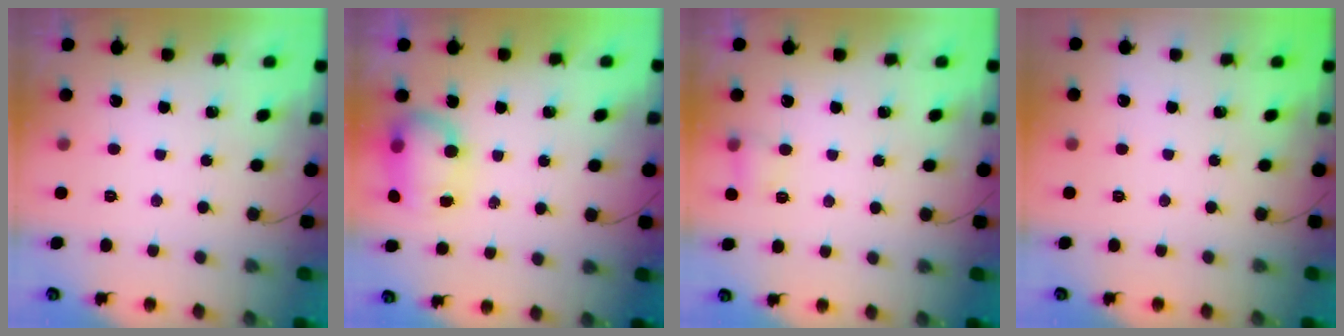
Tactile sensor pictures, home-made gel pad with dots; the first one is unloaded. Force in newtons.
{"total": 11.9, "press": 9.7, "slide": 6.8}
{"total": 4.1, "press": 3.9, "slide": 1.3}
{"total": 0.0}